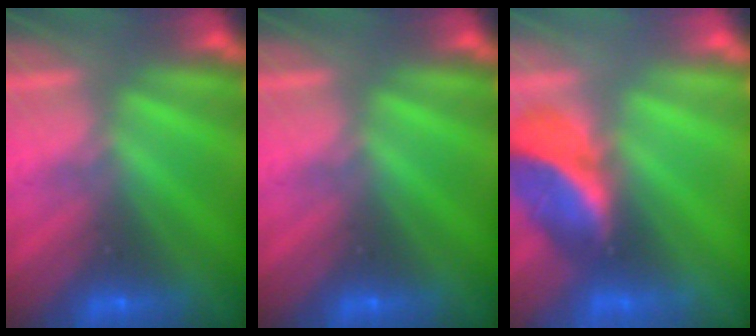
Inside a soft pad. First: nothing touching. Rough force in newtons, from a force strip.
{"total": 0.0}
{"total": 2.8}